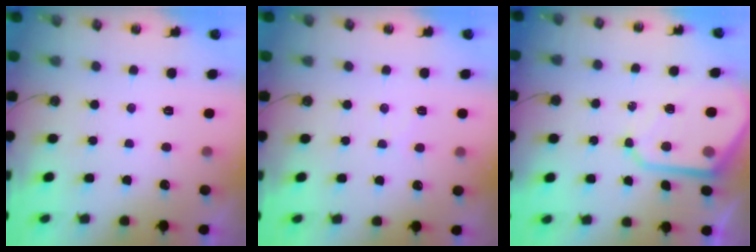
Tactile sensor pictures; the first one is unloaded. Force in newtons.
{"total": 5.6, "press": 5.5, "slide": 0.7}
{"total": 11.3, "press": 11.2, "slide": 0.9}